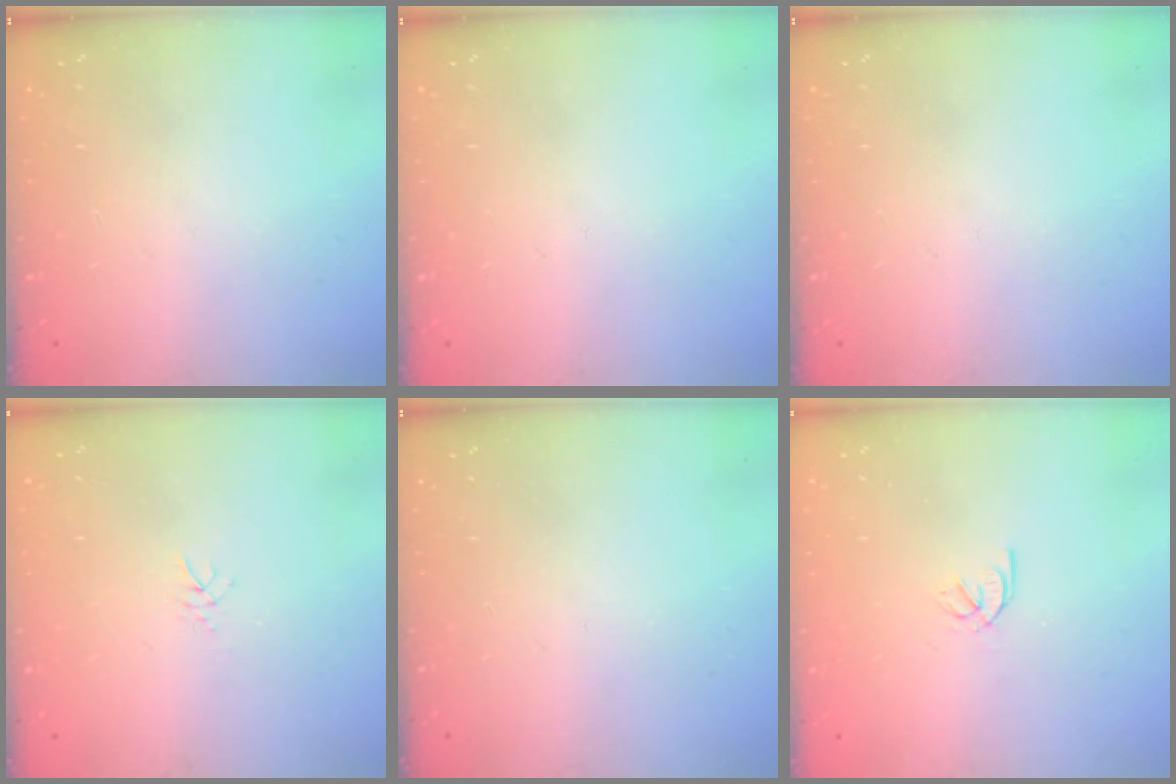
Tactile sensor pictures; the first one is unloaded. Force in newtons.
{"total": 0.0}
{"total": 0.0}
{"total": 3.1, "press": 3.0, "slide": 0.5}
{"total": 0.0}
{"total": 1.9, "press": 1.9, "slide": 0.3}